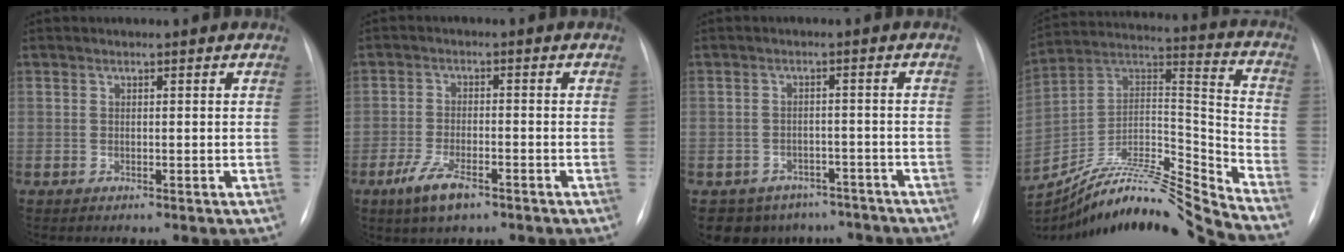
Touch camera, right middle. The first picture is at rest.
{"total": 5.7, "force": [-3.5, 1.8, 4.1], "torque": [-0.091, -0.009, -0.062]}
{"total": 9.6, "force": [-7.4, 6.0, 1.2], "torque": [-0.016, 0.018, -0.086]}
{"total": 22.2, "force": [-20.8, -1.4, 7.5], "torque": [-0.163, 0.022, -0.359]}